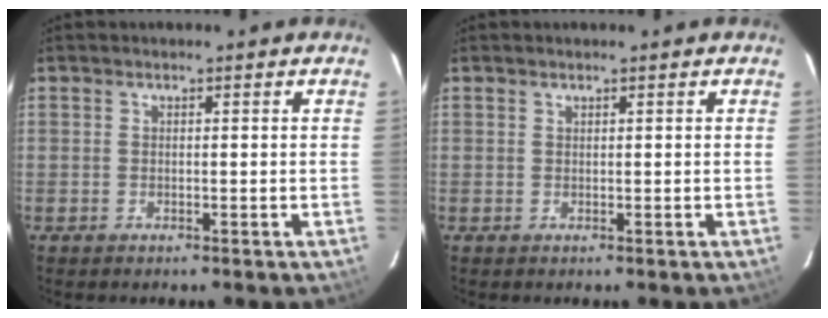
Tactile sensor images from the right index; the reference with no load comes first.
{"total": 0.0}